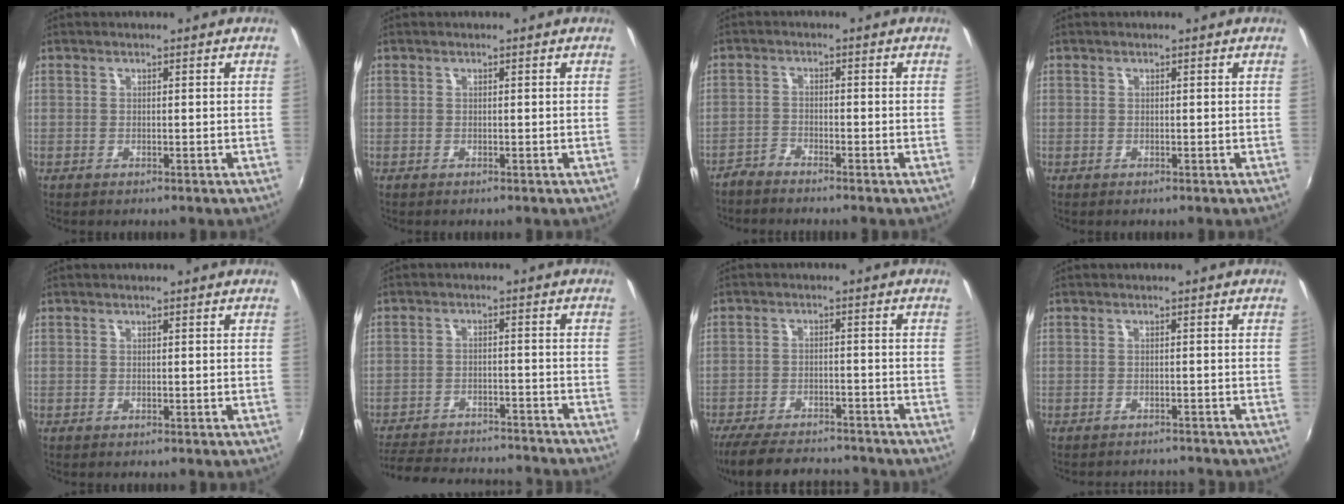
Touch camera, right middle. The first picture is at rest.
{"total": 0.0}
{"total": 2.4, "force": [-2.4, 0.4, 0.4], "torque": [-0.017, -0.002, -0.050]}
{"total": 0.7, "force": [-0.2, 0.6, -0.1], "torque": [0.000, -0.001, -0.003]}
{"total": 0.0}
{"total": 21.1, "force": [-19.0, 4.3, 8.2], "torque": [-0.172, -0.010, -0.257]}
{"total": 16.1, "force": [-13.8, 4.7, 6.8], "torque": [-0.150, -0.019, -0.207]}
{"total": 5.3, "force": [-5.0, 1.3, 1.1], "torque": [-0.032, -0.007, -0.069]}